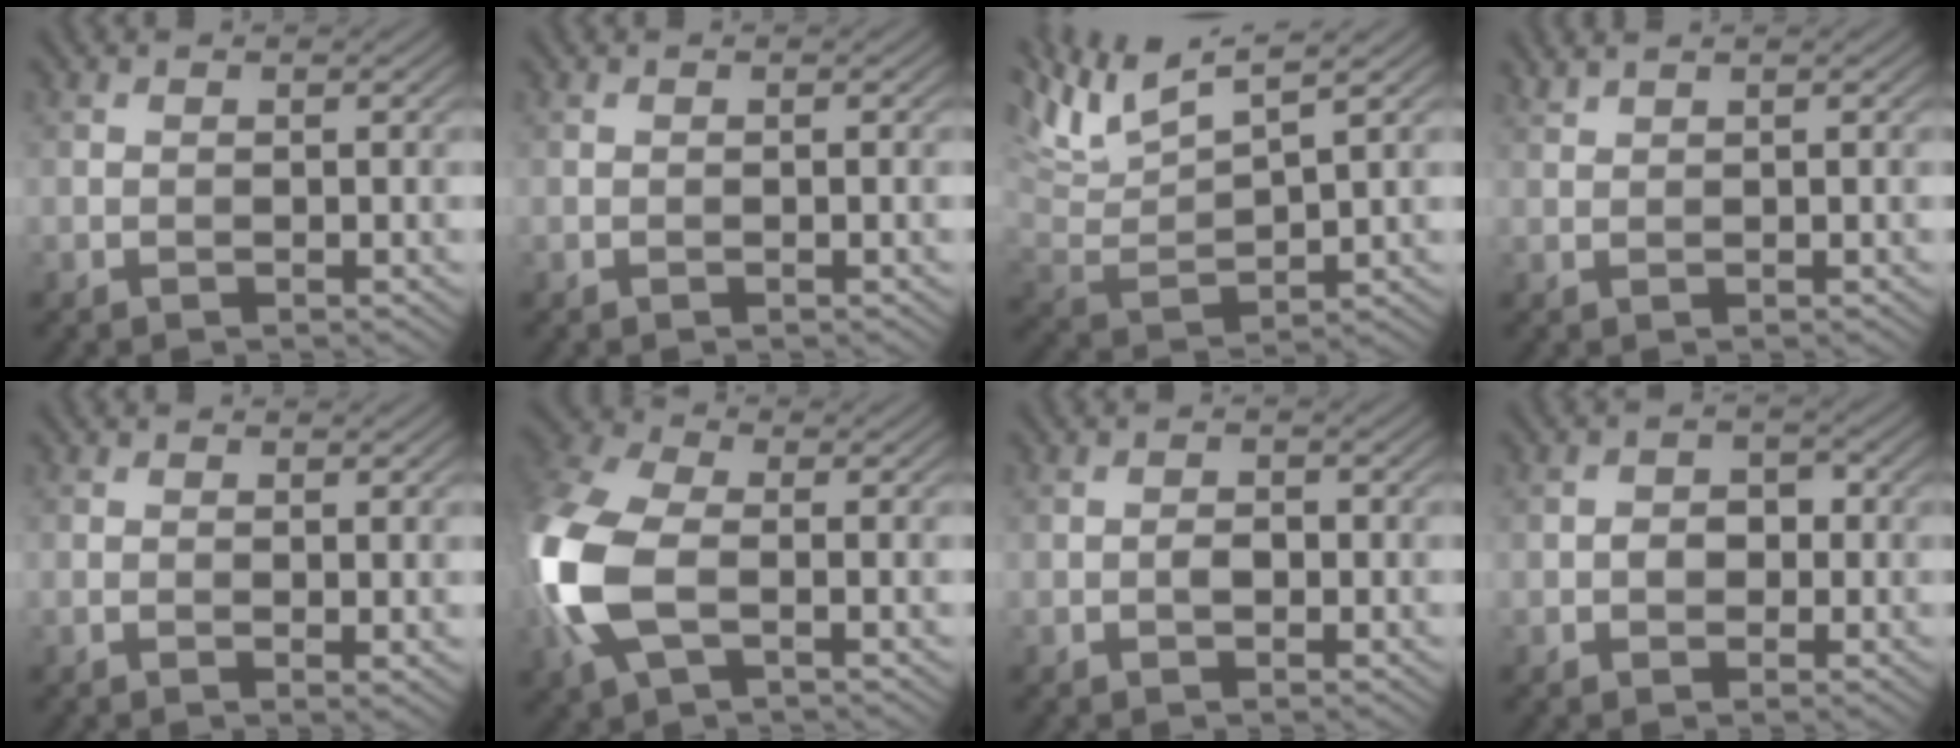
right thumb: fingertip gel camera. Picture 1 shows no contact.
{"total": 0.0}
{"total": 10.2, "force": [6.6, 2.5, 7.4], "torque": [-0.166, 0.022, 0.132]}
{"total": 1.2, "force": [1.1, 0.0, 0.5], "torque": [-0.019, 0.006, 0.022]}
{"total": 1.1, "force": [0.3, 0.2, 1.0], "torque": [-0.019, -0.004, 0.005]}
{"total": 12.7, "force": [-2.0, 7.5, 10.0], "torque": [-0.293, -0.005, -0.050]}
{"total": 1.3, "force": [-0.4, 0.8, 1.0], "torque": [-0.017, 0.002, -0.010]}
{"total": 2.3, "force": [-0.4, 1.9, 1.3], "torque": [-0.021, -0.002, -0.012]}